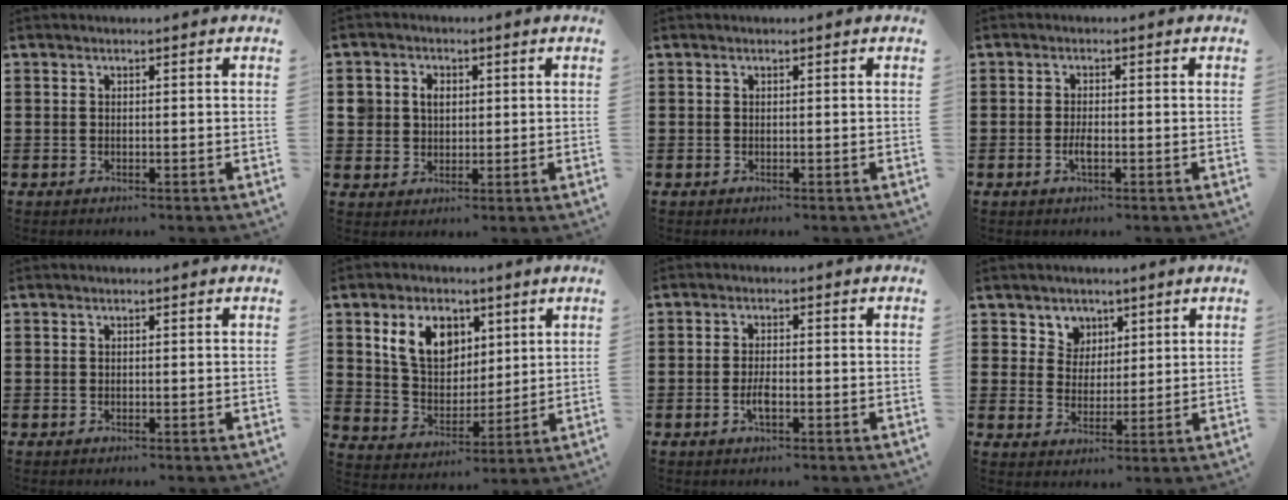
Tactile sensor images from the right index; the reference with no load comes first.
{"total": 3.7, "force": [0.8, 3.3, 1.5], "torque": [-0.043, 0.014, 0.013]}
{"total": 0.0}
{"total": 2.3, "force": [-0.8, 0.6, 2.1], "torque": [-0.047, -0.005, -0.017]}
{"total": 0.0}
{"total": 8.5, "force": [3.7, 5.9, 4.8], "torque": [-0.106, 0.014, 0.067]}
{"total": 2.9, "force": [-1.1, 0.7, 2.6], "torque": [-0.054, -0.003, -0.021]}
{"total": 4.2, "force": [2.3, 3.5, 0.0], "torque": [-0.025, 0.007, 0.043]}